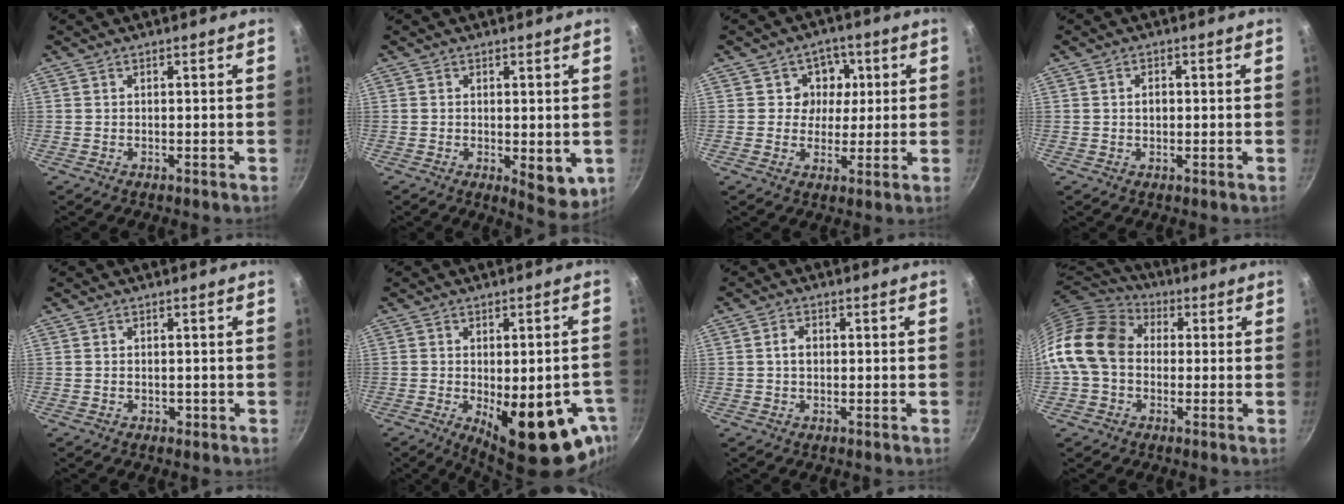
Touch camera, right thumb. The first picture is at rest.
{"total": 7.3, "force": [-0.9, 3.3, 6.4], "torque": [-0.071, -0.010, -0.004]}
{"total": 6.4, "force": [1.3, 6.0, 1.9], "torque": [0.019, -0.006, 0.010]}
{"total": 1.9, "force": [0.1, 1.3, 1.3], "torque": [-0.017, 0.005, 0.002]}
{"total": 1.0, "force": [-0.2, 0.8, 0.6], "torque": [-0.006, 0.002, -0.003]}
{"total": 18.6, "force": [-6.3, 7.4, 15.9], "torque": [-0.163, -0.005, -0.071]}
{"total": 2.6, "force": [0.2, 1.8, 1.8], "torque": [-0.024, 0.007, 0.002]}
{"total": 16.2, "force": [0.5, 12.6, 10.2], "torque": [-0.176, 0.035, -0.007]}